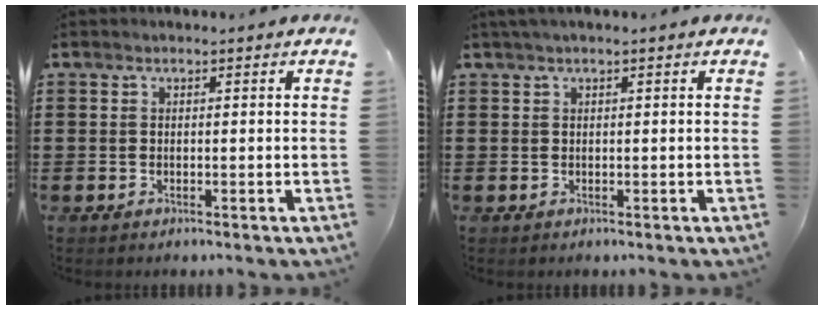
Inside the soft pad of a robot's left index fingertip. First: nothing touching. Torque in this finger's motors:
{"motor_torque": [0.23, 0.19, 0.05, 0.07]}